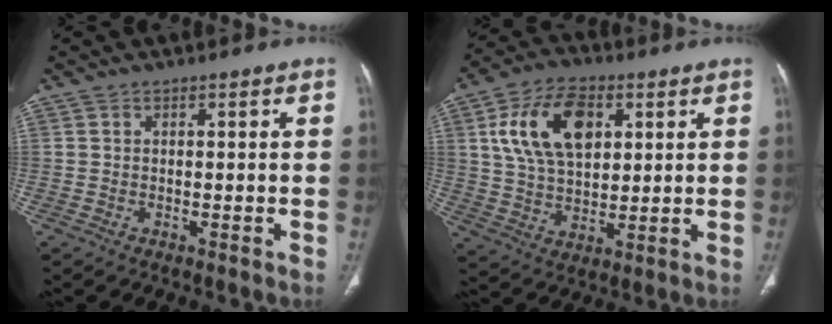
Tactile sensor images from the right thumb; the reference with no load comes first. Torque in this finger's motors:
{"motor_torque": [0.84, 2.68, 0.55, 0.00, 0.09]}